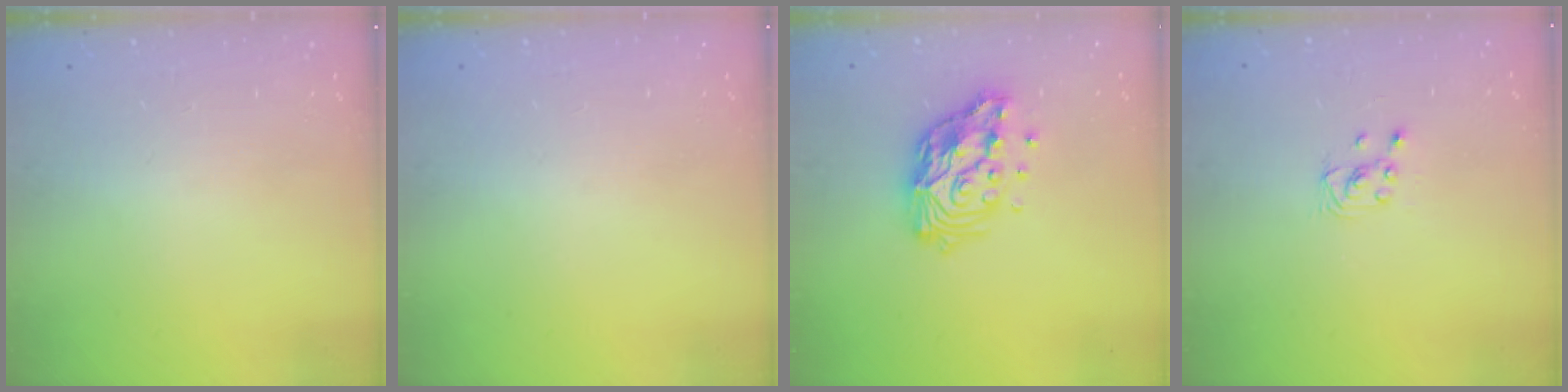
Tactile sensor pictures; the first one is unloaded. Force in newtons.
{"total": 0.0}
{"total": 14.9, "press": 14.8, "slide": 1.5}
{"total": 1.7, "press": 1.6, "slide": 0.1}